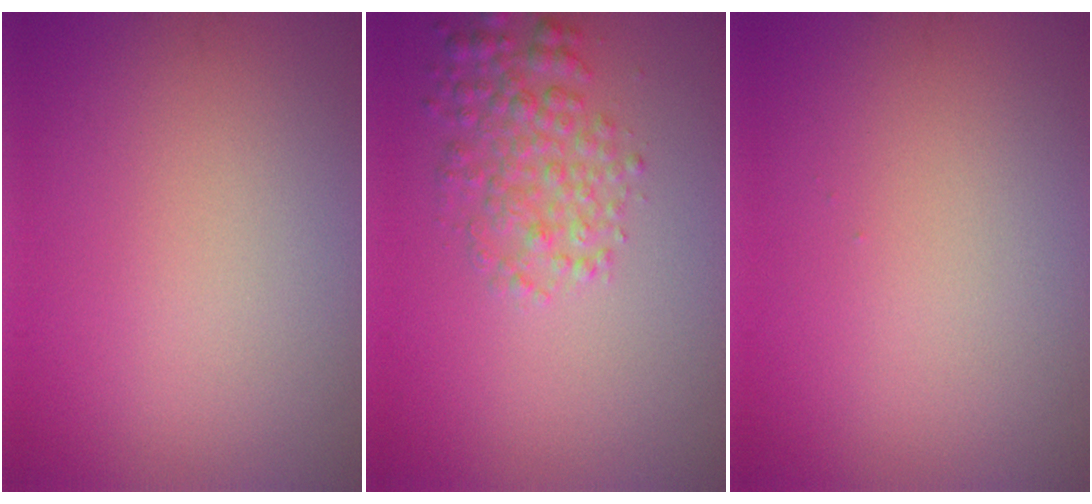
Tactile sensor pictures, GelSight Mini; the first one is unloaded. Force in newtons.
{"total": 3.4, "press": 3.4, "slide": 0.1}
{"total": 0.0}